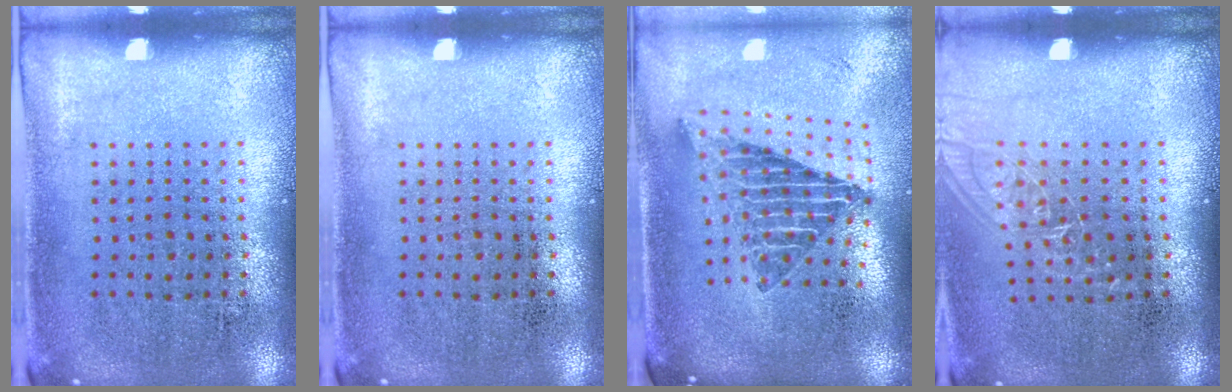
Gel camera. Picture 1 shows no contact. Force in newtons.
{"total": 0.0}
{"total": 2.2, "press": 1.6, "slide": 1.6}
{"total": 1.0, "press": 1.0, "slide": 0.3}